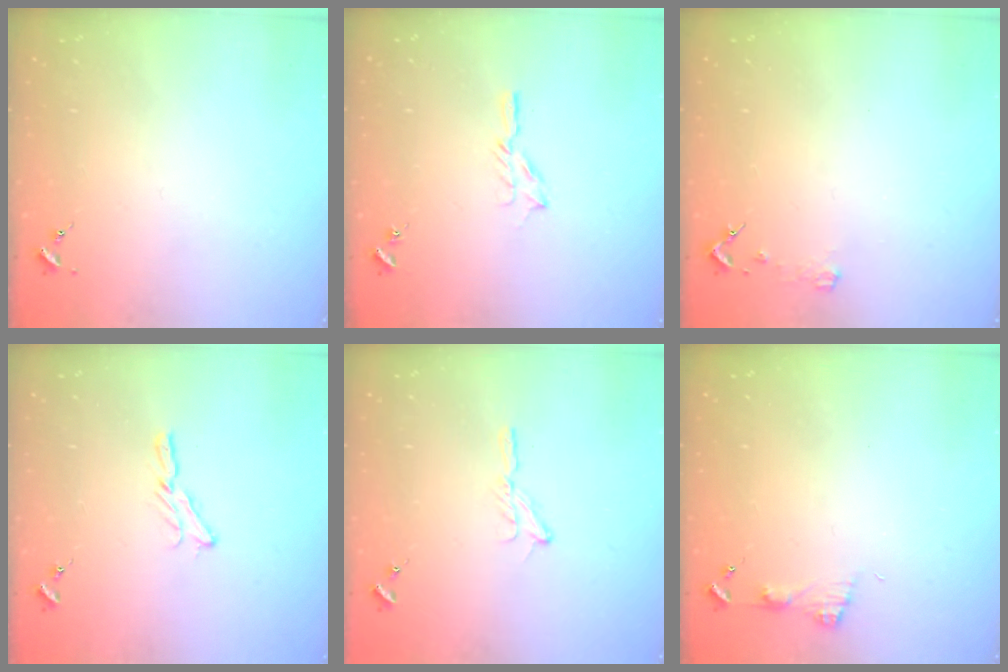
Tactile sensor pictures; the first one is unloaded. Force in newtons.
{"total": 5.1, "press": 5.1, "slide": 0.5}
{"total": 2.3, "press": 2.3, "slide": 0.3}
{"total": 5.4, "press": 5.4, "slide": 0.4}
{"total": 4.7, "press": 4.6, "slide": 0.6}
{"total": 5.4, "press": 5.4, "slide": 0.3}